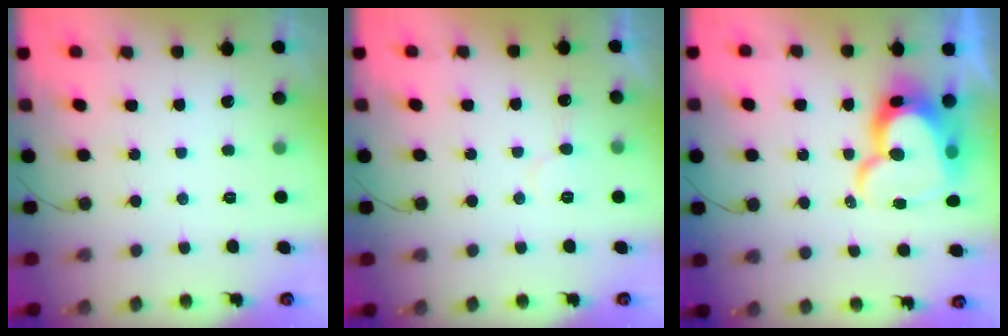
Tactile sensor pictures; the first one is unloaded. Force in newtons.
{"total": 5.4, "press": 5.3, "slide": 0.4}
{"total": 18.7, "press": 18.6, "slide": 1.9}